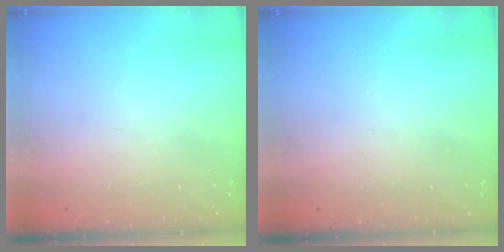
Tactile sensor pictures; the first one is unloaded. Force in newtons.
{"total": 0.0}